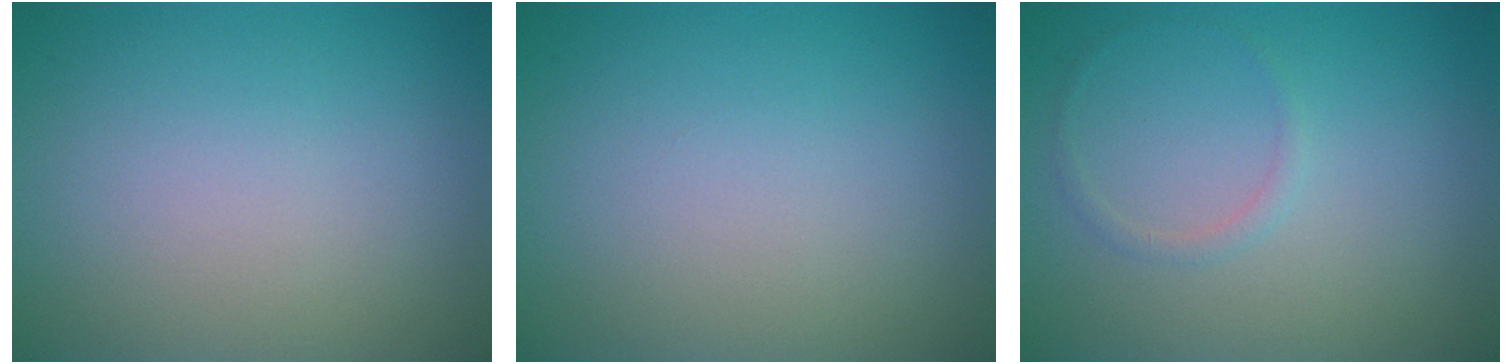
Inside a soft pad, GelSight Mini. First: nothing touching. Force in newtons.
{"total": 0.0}
{"total": 0.8, "press": 0.8, "slide": 0.1}